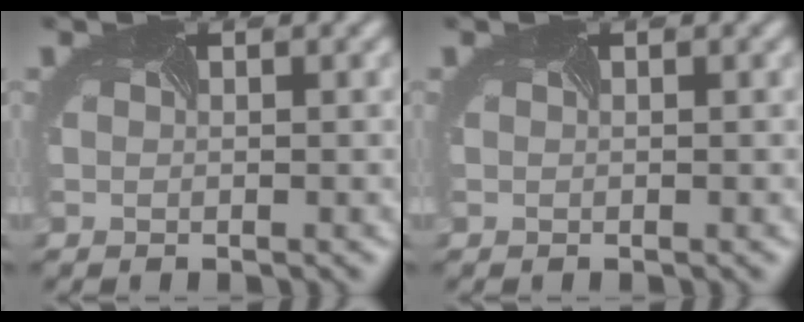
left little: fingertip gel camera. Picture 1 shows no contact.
{"total": 0.0}